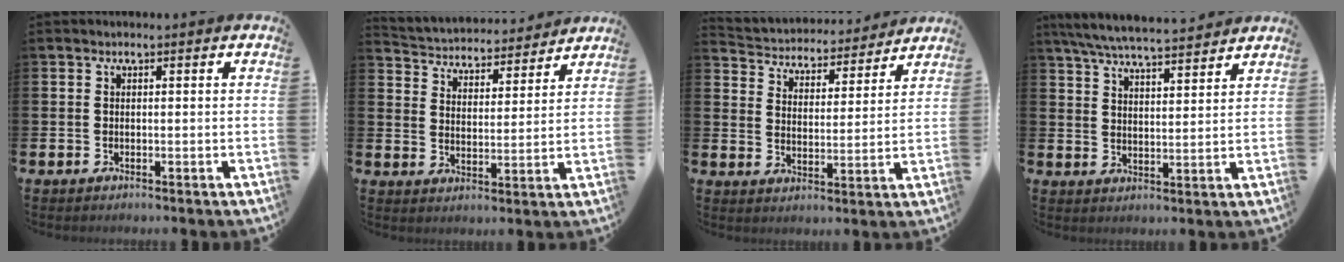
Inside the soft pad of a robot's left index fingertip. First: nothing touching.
{"total": 4.1, "force": [3.9, 1.4, 0.0], "torque": [-0.030, -0.038, 0.063]}
{"total": 4.1, "force": [3.8, 1.4, -0.1], "torque": [-0.030, -0.040, 0.060]}
{"total": 6.4, "force": [6.1, 0.3, 1.8], "torque": [-0.059, -0.033, 0.110]}